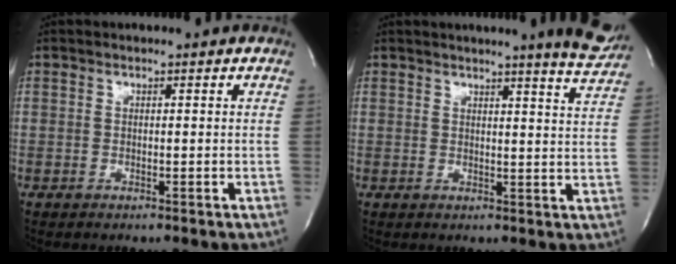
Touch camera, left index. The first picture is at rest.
{"total": 7.5, "force": [6.8, -0.4, 3.0], "torque": [-0.038, -0.037, 0.063]}